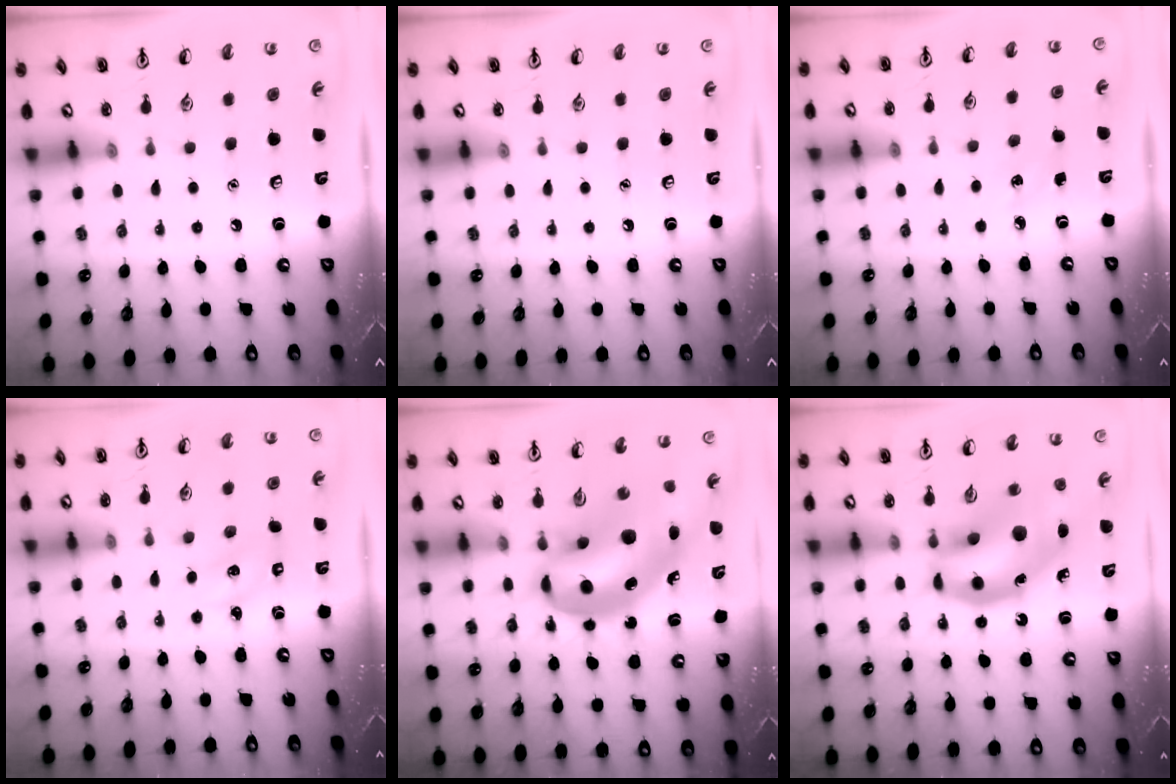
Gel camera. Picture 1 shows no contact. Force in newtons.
{"total": 0.0}
{"total": 2.8, "press": 2.6, "slide": 1.0}
{"total": 1.5, "press": 1.4, "slide": 0.4}
{"total": 13.6, "press": 12.9, "slide": 4.2}
{"total": 16.5, "press": 15.8, "slide": 4.8}